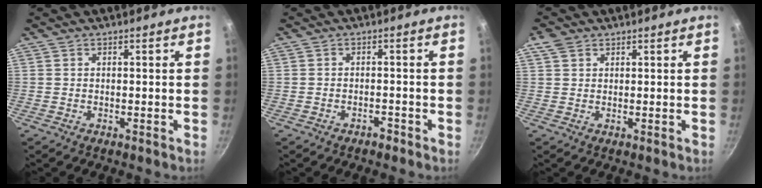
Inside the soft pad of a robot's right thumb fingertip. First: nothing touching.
{"total": 1.5, "force": [-1.3, 0.5, 0.5], "torque": [-0.001, 0.018, -0.013]}
{"total": 2.8, "force": [1.6, 1.9, 1.3], "torque": [-0.020, 0.000, 0.030]}